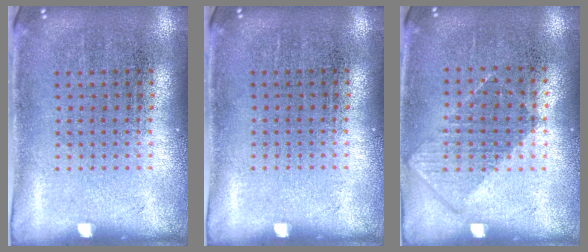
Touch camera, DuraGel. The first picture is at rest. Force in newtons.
{"total": 0.0}
{"total": 0.8, "press": 0.8, "slide": 0.3}